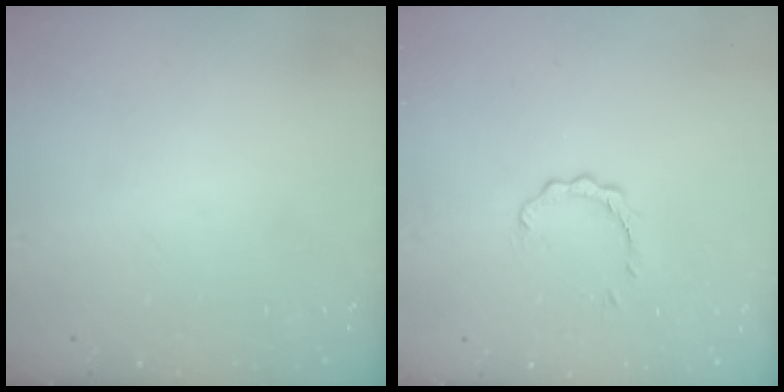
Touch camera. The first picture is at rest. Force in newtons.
{"total": 2.9, "press": 2.9, "slide": 0.4}